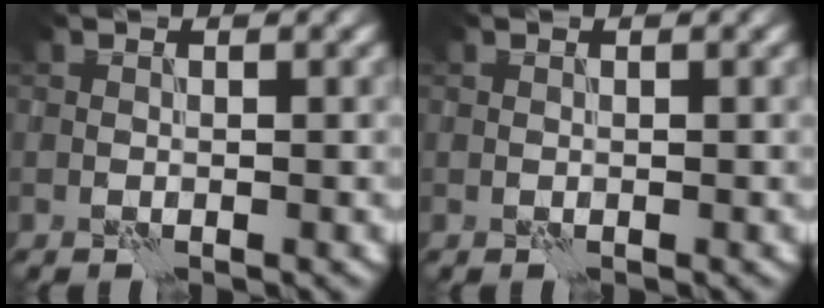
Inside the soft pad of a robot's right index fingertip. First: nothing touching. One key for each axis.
{"total": 0.0}